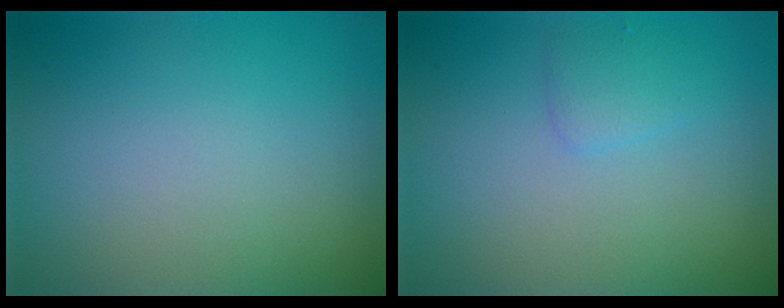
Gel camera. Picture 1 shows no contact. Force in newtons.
{"total": 1.3, "press": 1.3, "slide": 0.0}